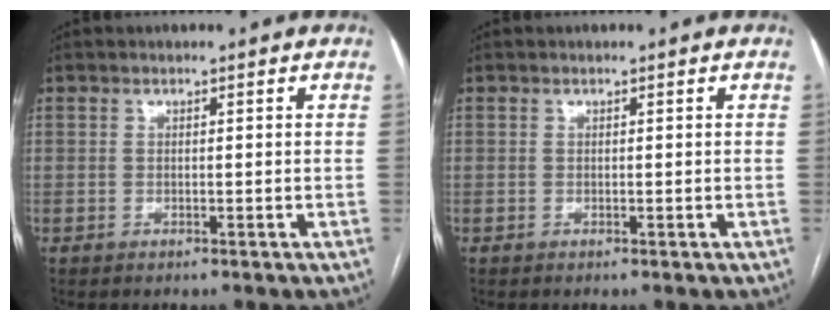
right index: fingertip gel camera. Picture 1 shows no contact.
{"total": 0.0}